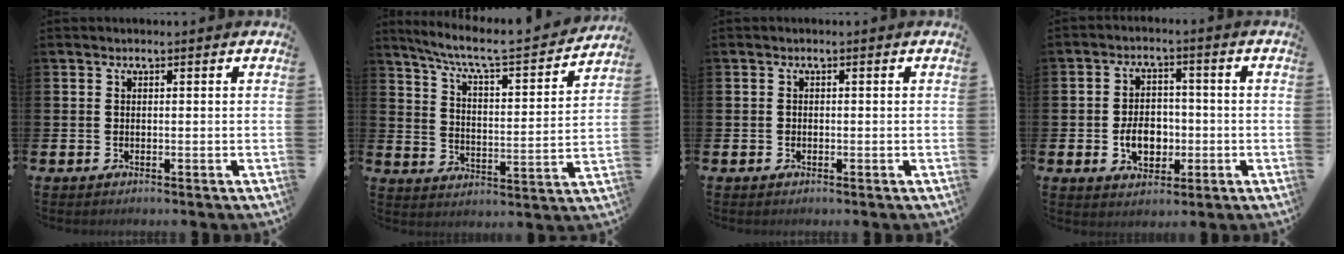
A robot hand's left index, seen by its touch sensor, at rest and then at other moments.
{"total": 7.4, "force": [6.6, 0.8, 3.3], "torque": [-0.080, -0.052, 0.104]}
{"total": 0.5, "force": [-0.3, 0.5, 0.1], "torque": [-0.008, 0.006, -0.006]}
{"total": 5.5, "force": [-1.3, 4.0, 3.5], "torque": [-0.050, 0.004, -0.030]}